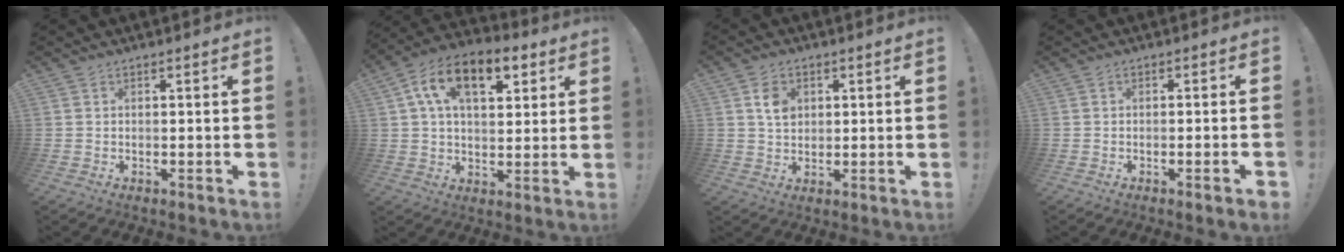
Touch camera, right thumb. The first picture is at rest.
{"total": 15.5, "force": [6.5, 8.5, 11.3], "torque": [-0.182, -0.008, 0.112]}
{"total": 6.3, "force": [2.1, 5.1, 3.2], "torque": [-0.044, 0.002, 0.038]}
{"total": 2.4, "force": [-1.1, -0.3, 2.1], "torque": [-0.036, -0.004, -0.018]}